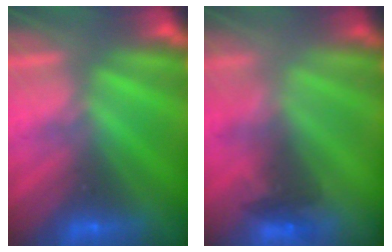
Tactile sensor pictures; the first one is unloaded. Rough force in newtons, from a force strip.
{"total": 2.3}